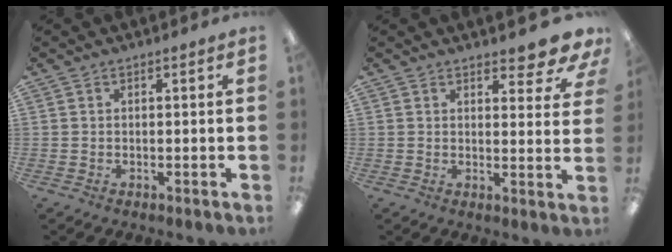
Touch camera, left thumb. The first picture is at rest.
{"total": 7.1, "force": [5.7, 2.4, 3.4], "torque": [-0.023, -0.042, 0.094]}